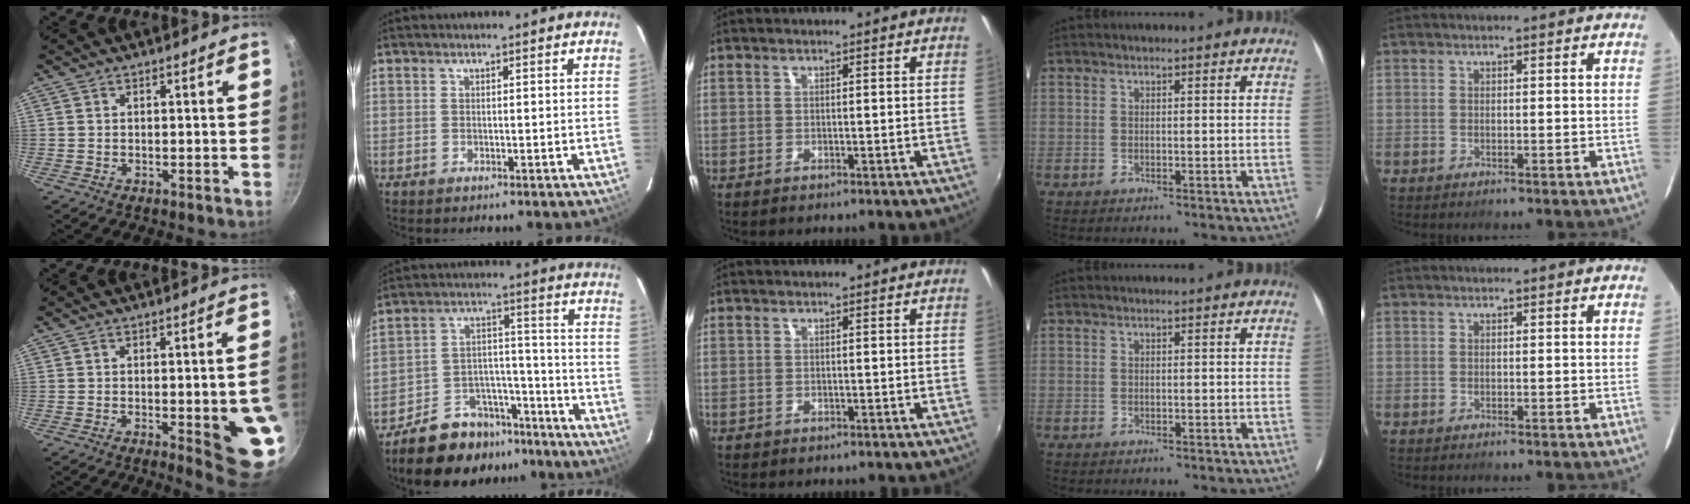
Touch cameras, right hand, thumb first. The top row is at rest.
{"thumb": {"total": 10.9, "force": [-2.3, 2.7, 10.3], "torque": [-0.099, 0.006, -0.023]}, "index": {"total": 14.0, "force": [-11.5, 7.2, 3.6], "torque": [-0.077, 0.052, -0.160]}}